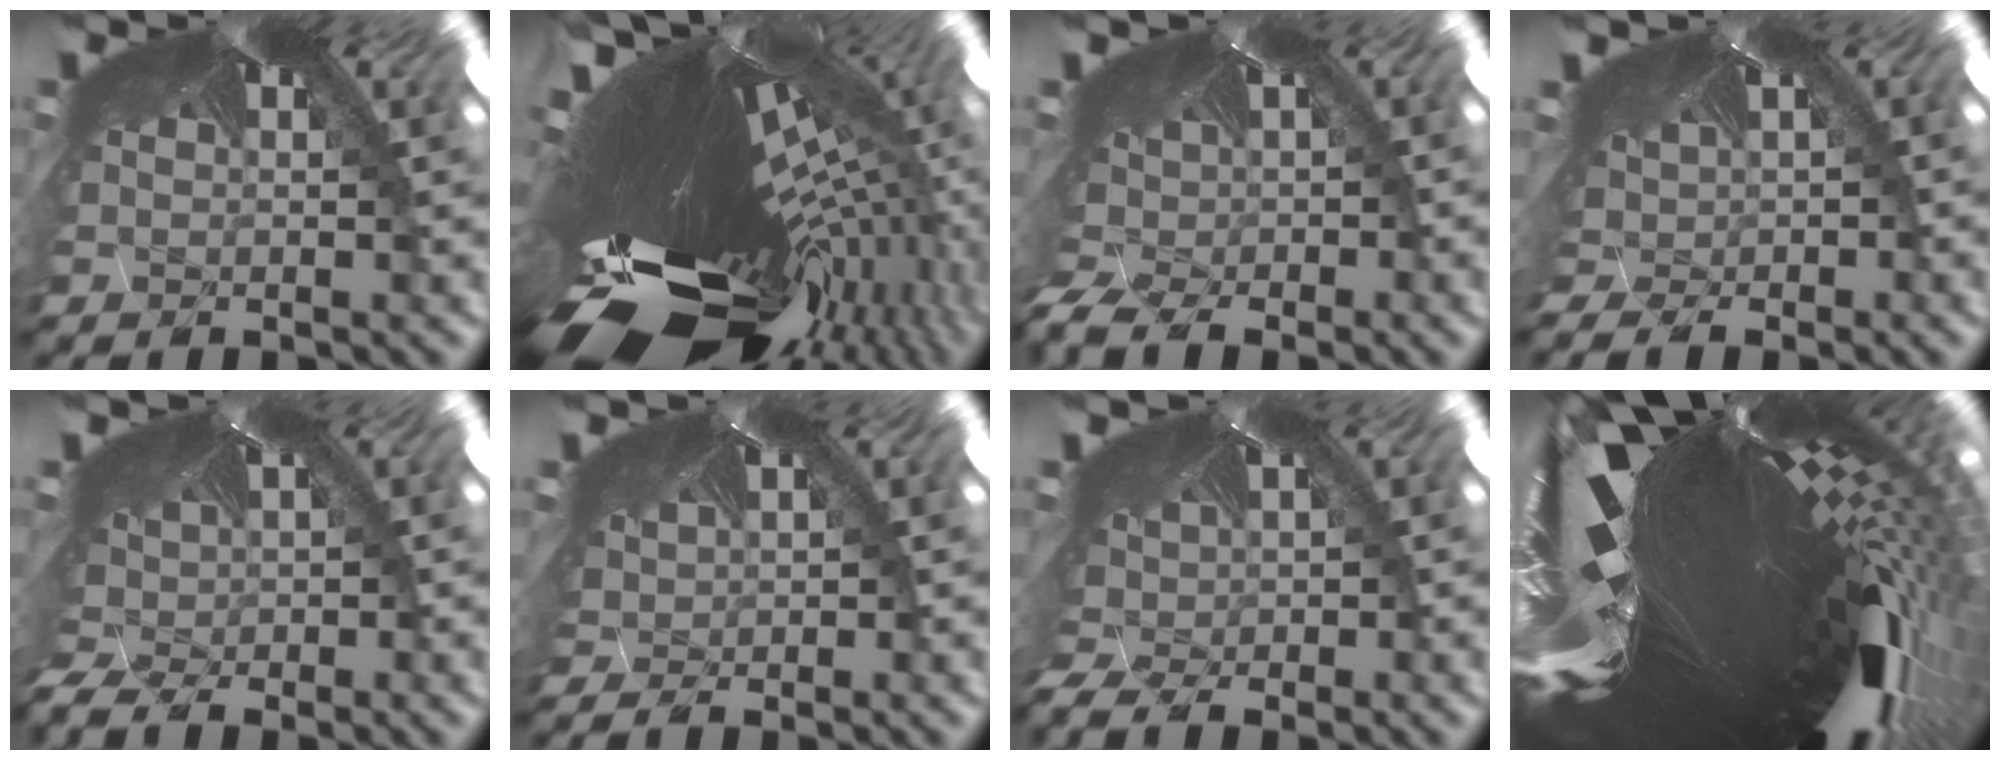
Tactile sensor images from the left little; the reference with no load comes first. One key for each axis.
{"total": 11.2, "fx": -10.7, "fy": 0.8, "fz": 3.1, "tx": -0.089, "ty": -0.118, "tz": -0.135}
{"total": 6.1, "fx": -5.1, "fy": 1.8, "fz": 2.7, "tx": -0.073, "ty": -0.061, "tz": -0.063}
{"total": 2.7, "fx": -2.1, "fy": 0.4, "fz": 1.6, "tx": -0.050, "ty": -0.026, "tz": -0.011}
{"total": 4.9, "fx": -4.1, "fy": 1.3, "fz": 2.4, "tx": -0.063, "ty": -0.049, "tz": -0.042}
{"total": 1.3, "fx": -0.4, "fy": 0.4, "fz": 1.2, "tx": -0.041, "ty": -0.005, "tz": 0.006}
{"total": 4.3, "fx": -3.5, "fy": 1.0, "fz": 2.2, "tx": -0.060, "ty": -0.039, "tz": -0.034}
{"total": 7.5, "fx": -5.8, "fy": 0.4, "fz": 4.8, "tx": -0.113, "ty": -0.101, "tz": -0.047}